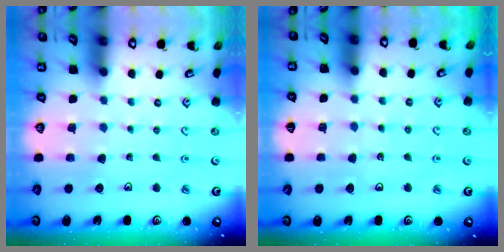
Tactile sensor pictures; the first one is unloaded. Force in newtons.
{"total": 3.2, "press": 3.2, "slide": 0.3}